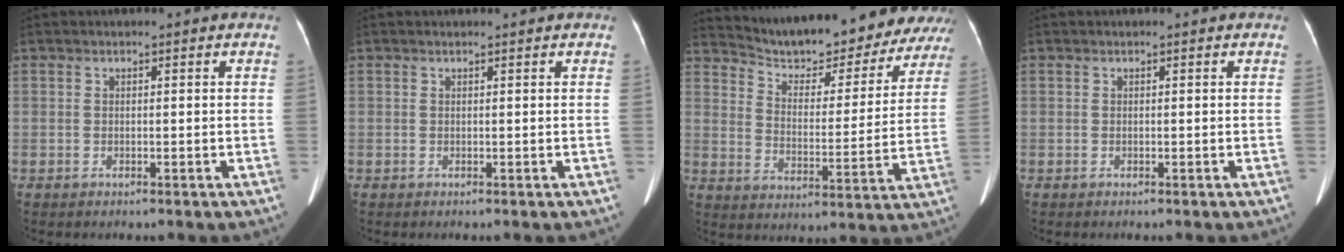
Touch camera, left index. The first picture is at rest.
{"total": 1.8, "force": [1.7, 0.1, 0.5], "torque": [-0.009, 0.016, 0.022]}
{"total": 21.6, "force": [20.2, 4.9, 6.1], "torque": [-0.087, -0.023, 0.266]}
{"total": 0.0}